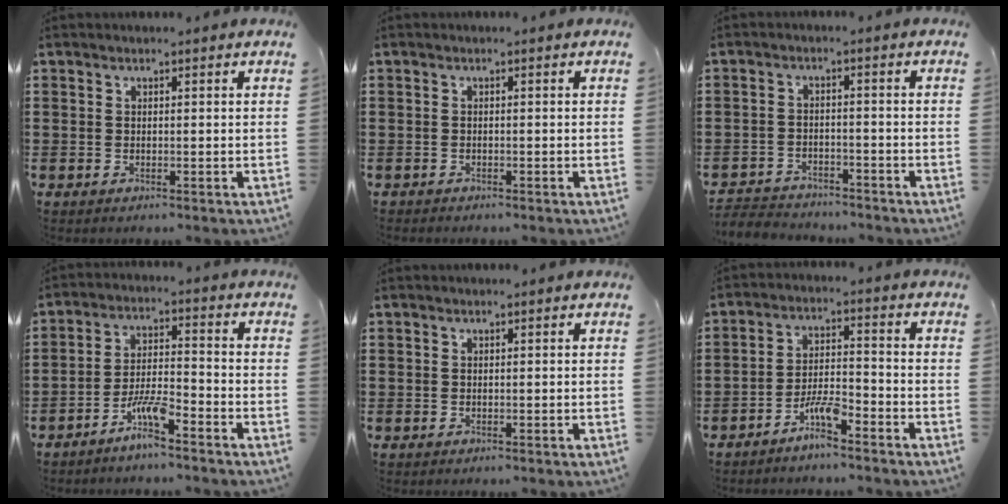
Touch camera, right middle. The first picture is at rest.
{"total": 1.0, "force": [-0.9, 0.3, -0.1], "torque": [0.001, 0.001, -0.021]}
{"total": 3.6, "force": [-3.5, 0.7, -0.2], "torque": [-0.003, 0.000, -0.077]}
{"total": 5.9, "force": [-4.3, 0.6, 4.0], "torque": [-0.088, -0.005, -0.083]}
{"total": 0.0}
{"total": 5.1, "force": [-4.0, 0.6, 3.1], "torque": [-0.076, -0.002, -0.079]}